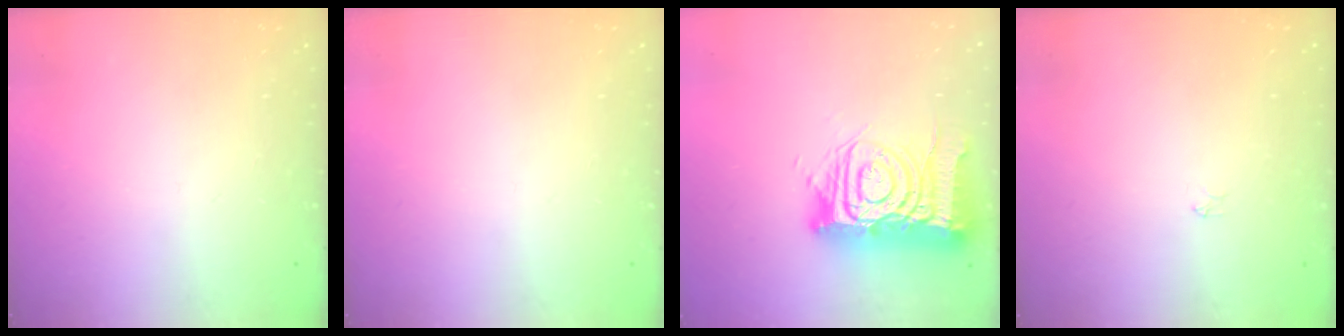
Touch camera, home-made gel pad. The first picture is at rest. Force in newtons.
{"total": 0.0}
{"total": 17.8, "press": 17.7, "slide": 1.9}
{"total": 2.2, "press": 2.2, "slide": 0.3}